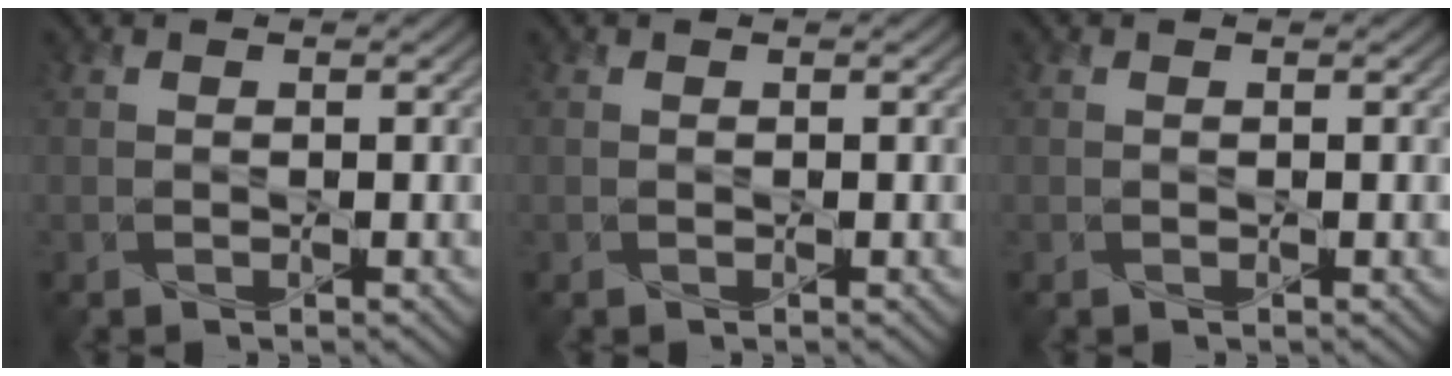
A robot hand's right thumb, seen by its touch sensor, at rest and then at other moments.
{"total": 0.0}
{"total": 0.0}